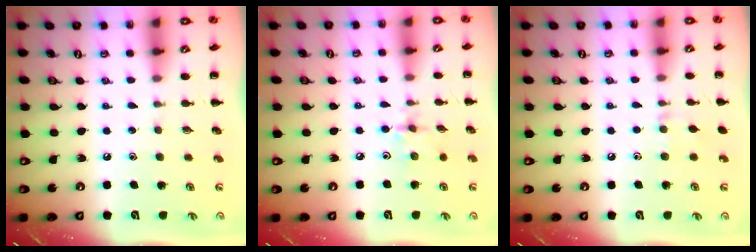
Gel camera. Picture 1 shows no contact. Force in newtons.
{"total": 2.7, "press": 2.7, "slide": 0.5}
{"total": 5.4, "press": 5.1, "slide": 1.9}